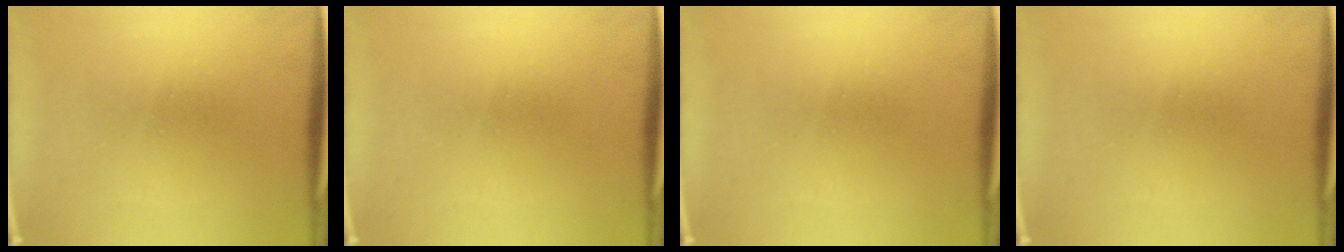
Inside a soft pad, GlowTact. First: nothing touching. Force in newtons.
{"total": 0.0}
{"total": 0.0}
{"total": 0.0}